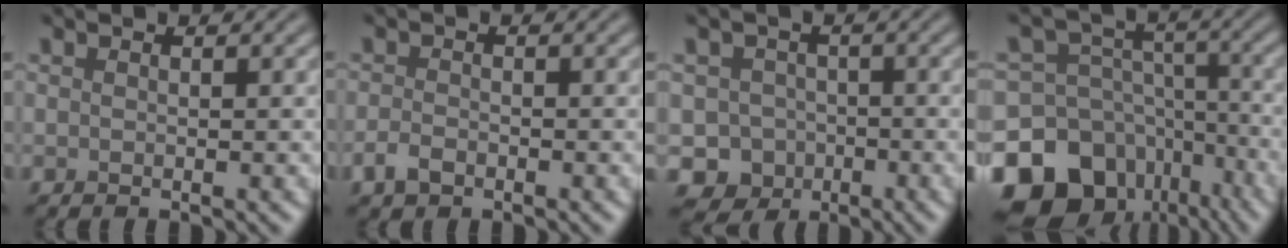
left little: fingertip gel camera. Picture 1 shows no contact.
{"total": 1.8, "force": [-1.1, 1.1, 1.0], "torque": [-0.020, -0.002, -0.026]}
{"total": 7.8, "force": [-4.1, 6.5, 1.0], "torque": [0.010, -0.028, -0.075]}
{"total": 18.2, "force": [-10.8, 13.4, 5.8], "torque": [-0.127, -0.052, -0.163]}